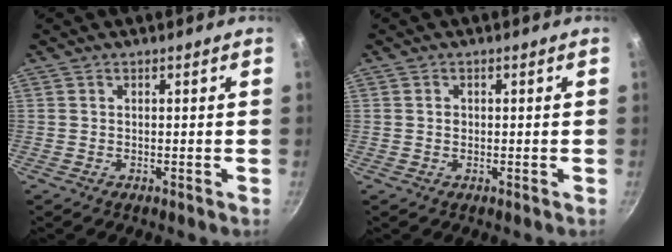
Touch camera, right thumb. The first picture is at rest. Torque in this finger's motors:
{"motor_torque": [-0.24, -0.07, 0.01, 0.27, -0.04]}